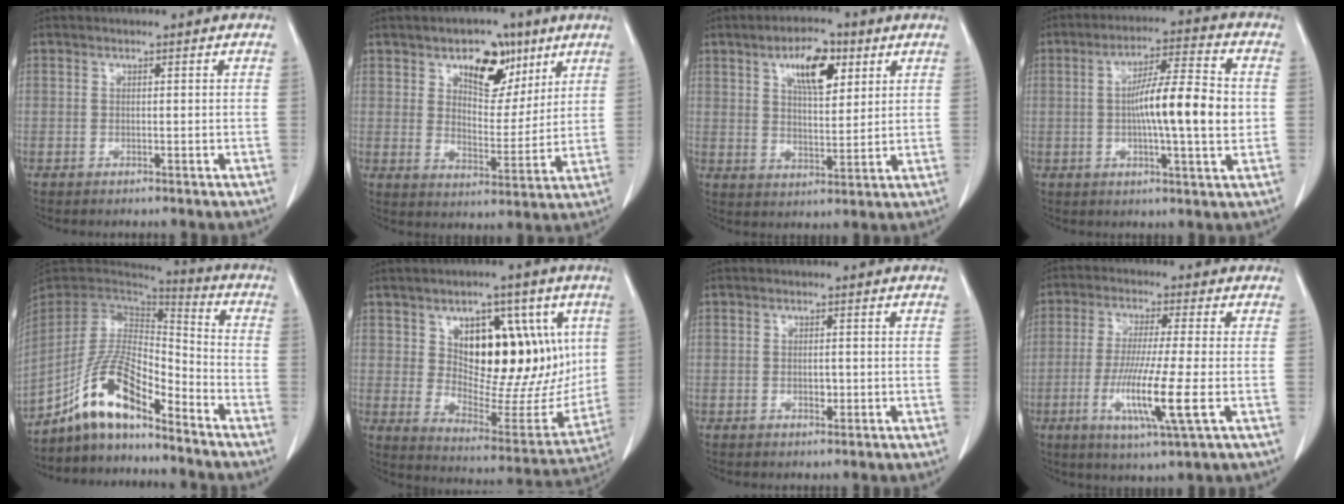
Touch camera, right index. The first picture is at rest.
{"total": 9.8, "force": [5.5, 5.6, 5.8], "torque": [-0.083, 0.008, 0.091]}
{"total": 8.7, "force": [4.2, 3.4, 6.8], "torque": [-0.114, 0.008, 0.072]}
{"total": 12.1, "force": [-0.2, 1.1, 12.1], "torque": [-0.200, 0.009, -0.009]}
{"total": 12.0, "force": [-8.4, 3.1, 8.0], "torque": [-0.167, 0.023, -0.156]}
{"total": 18.5, "force": [5.4, 9.3, 15.1], "torque": [-0.202, 0.005, 0.098]}
{"total": 1.4, "force": [-0.3, 0.7, 1.1], "torque": [-0.019, 0.000, 0.000]}
{"total": 10.8, "force": [-2.9, -0.3, 10.4], "torque": [-0.204, -0.025, -0.057]}